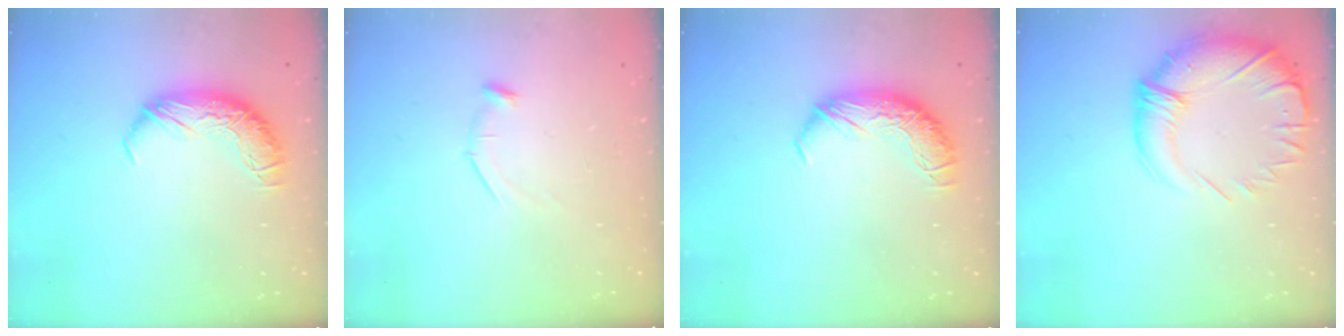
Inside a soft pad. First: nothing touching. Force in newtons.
{"total": 7.8, "press": 7.8, "slide": 1.0}
{"total": 0.0}
{"total": 4.8, "press": 3.1, "slide": 3.6}